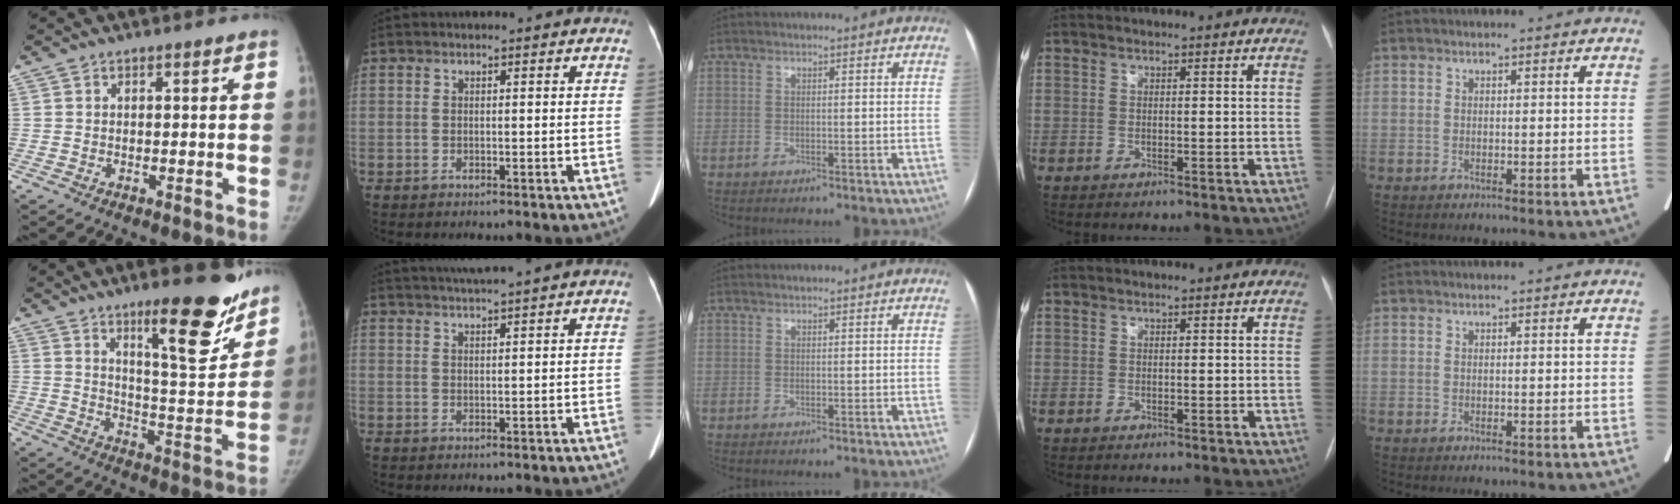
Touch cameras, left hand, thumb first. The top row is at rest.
{"thumb": {"total": 16.4, "force": [11.1, 3.8, 11.4], "torque": [-0.123, -0.084, 0.173]}, "index": {"total": 4.2, "force": [3.7, -1.3, 1.7], "torque": [-0.025, 0.015, 0.066]}}